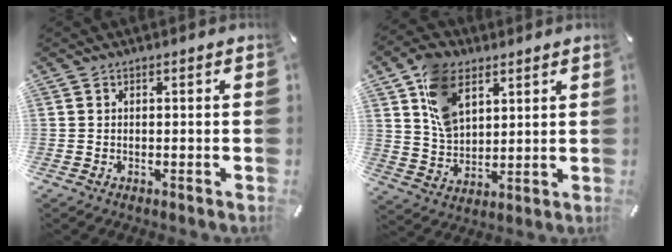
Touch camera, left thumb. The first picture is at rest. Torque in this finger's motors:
{"motor_torque": [1.75, 1.78, 1.38, -0.96, 0.32]}